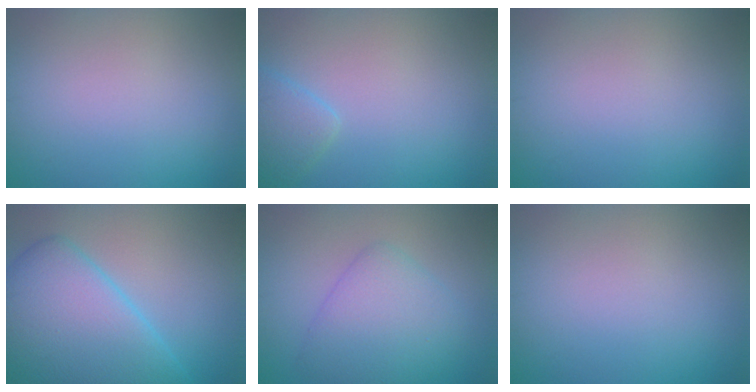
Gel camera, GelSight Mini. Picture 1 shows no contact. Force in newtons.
{"total": 2.1, "press": 2.1, "slide": 0.2}
{"total": 0.0}
{"total": 10.9, "press": 10.9, "slide": 0.2}
{"total": 4.2, "press": 4.2, "slide": 0.1}
{"total": 0.0}